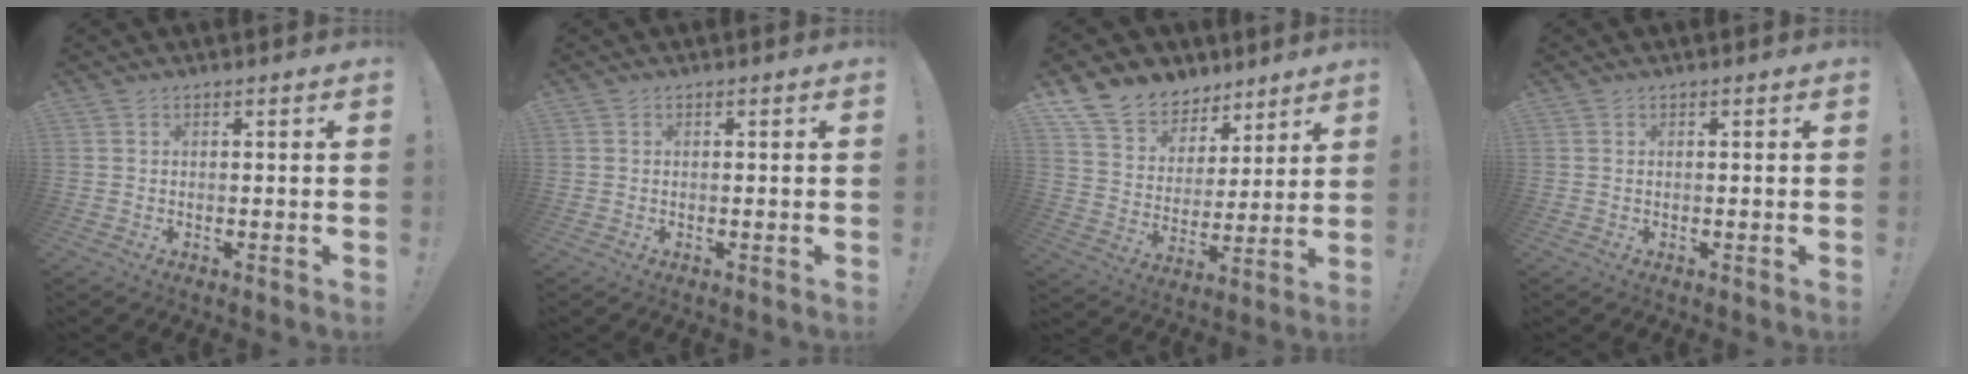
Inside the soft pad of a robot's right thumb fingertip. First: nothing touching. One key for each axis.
{"total": 0.0}
{"total": 12.1, "fx": 9.0, "fy": 7.7, "fz": 2.9, "tx": -0.058, "ty": -0.066, "tz": 0.173}
{"total": 0.0}